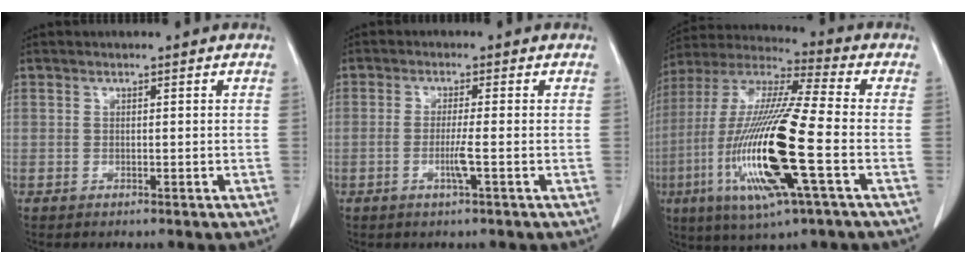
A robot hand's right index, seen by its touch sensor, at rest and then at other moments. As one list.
[{"total": 3.0, "force": [-0.9, -0.4, 2.8], "torque": [-0.056, -0.006, -0.019]}, {"total": 21.4, "force": [-5.6, 1.7, 20.5], "torque": [-0.451, -0.028, -0.108]}]